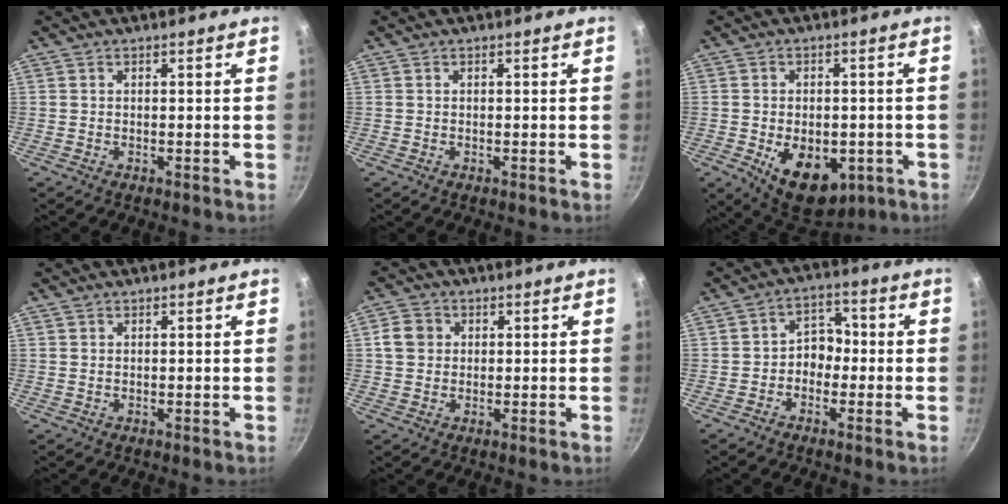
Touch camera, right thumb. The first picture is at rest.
{"total": 0.0}
{"total": 13.4, "force": [-3.9, 8.5, 9.5], "torque": [-0.102, -0.003, -0.038]}
{"total": 0.6, "force": [0.4, 0.5, 0.1], "torque": [-0.002, -0.001, 0.006]}
{"total": 4.7, "force": [0.9, 4.1, 2.0], "torque": [-0.018, 0.007, 0.010]}
{"total": 5.3, "force": [-1.1, 4.3, 3.0], "torque": [0.002, 0.025, -0.029]}